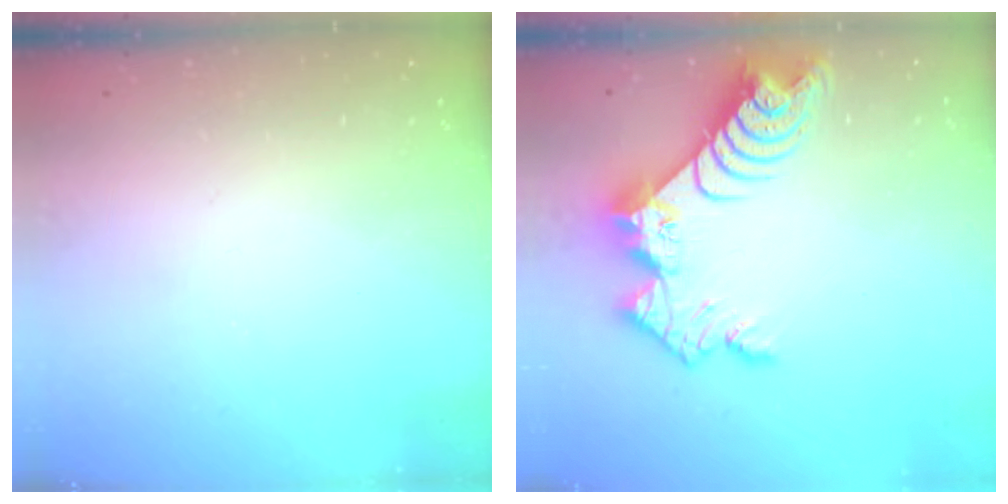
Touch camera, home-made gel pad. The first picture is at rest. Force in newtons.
{"total": 12.5, "press": 12.5, "slide": 1.2}